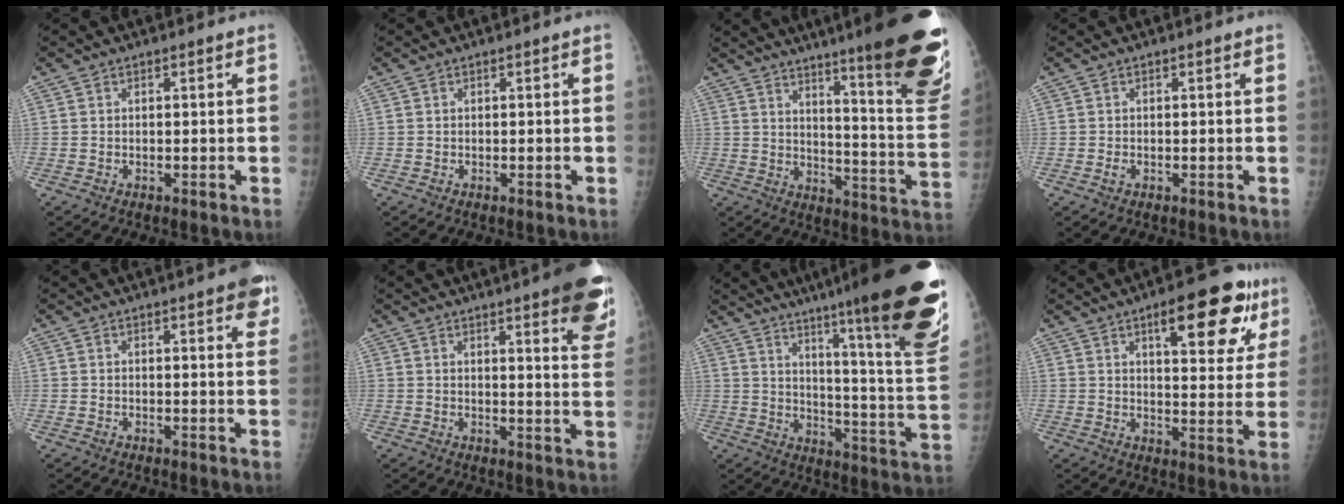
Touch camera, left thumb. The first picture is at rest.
{"total": 0.0}
{"total": 26.1, "force": [17.2, 2.8, 19.5], "torque": [-0.219, -0.106, 0.232]}
{"total": 0.6, "force": [-0.1, 0.4, 0.5], "torque": [-0.008, -0.001, -0.003]}
{"total": 5.8, "force": [3.1, 1.7, 4.6], "torque": [-0.038, -0.008, 0.032]}
{"total": 14.6, "force": [8.9, 2.8, 11.3], "torque": [-0.114, -0.041, 0.097]}
{"total": 30.3, "force": [20.4, 2.2, 22.4], "torque": [-0.264, -0.105, 0.286]}
{"total": 16.1, "force": [8.3, 5.6, 12.5], "torque": [-0.127, -0.027, 0.111]}